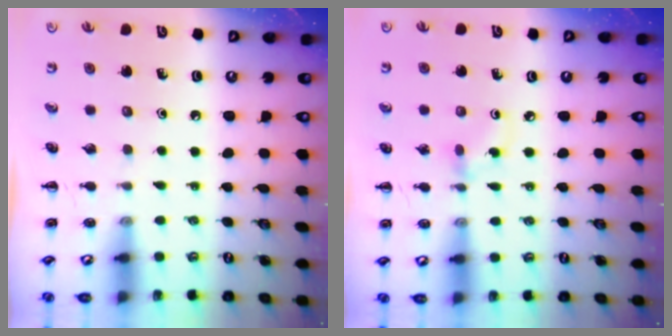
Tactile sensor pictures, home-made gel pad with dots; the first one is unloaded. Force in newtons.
{"total": 2.8, "press": 2.6, "slide": 1.1}